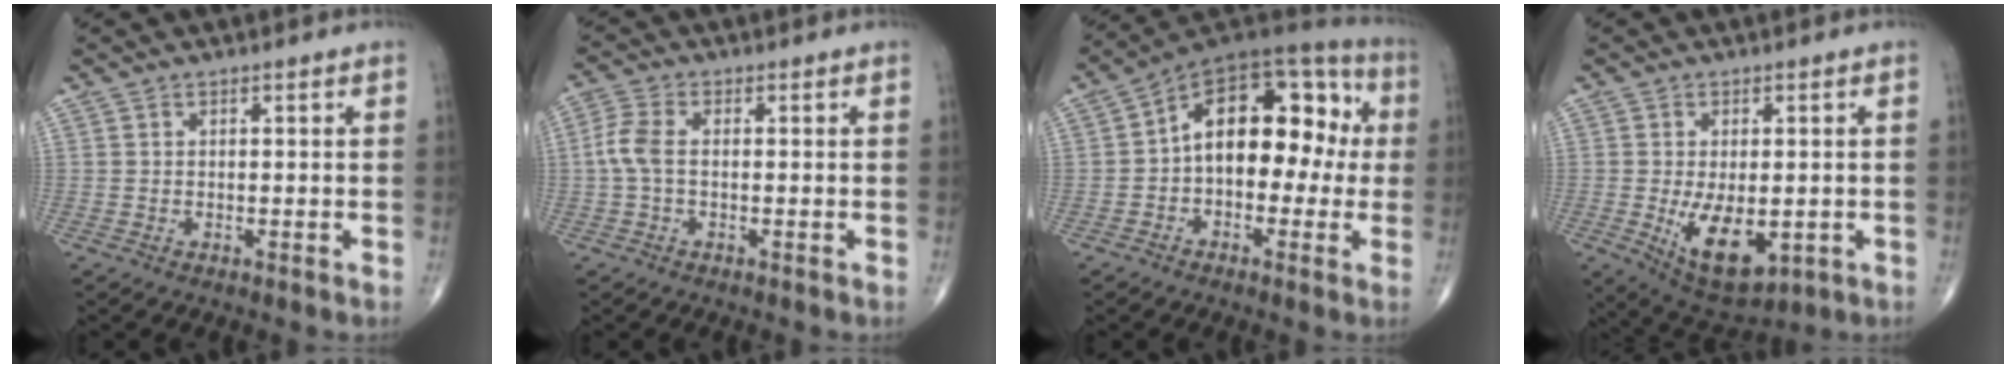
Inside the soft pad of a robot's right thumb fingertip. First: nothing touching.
{"total": 4.5, "force": [-0.2, 2.3, 3.9], "torque": [-0.101, 0.011, -0.012]}
{"total": 17.8, "force": [0.4, 10.8, 14.1], "torque": [-0.166, 0.056, -0.008]}
{"total": 11.0, "force": [-2.2, 5.8, 9.0], "torque": [-0.133, -0.015, -0.019]}